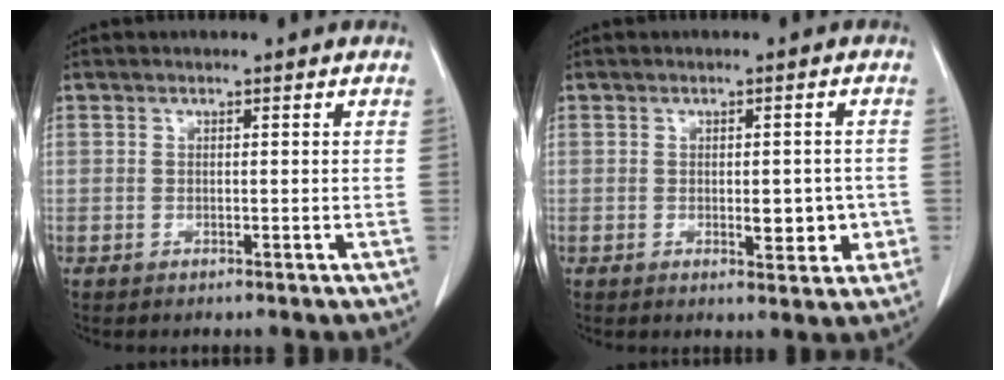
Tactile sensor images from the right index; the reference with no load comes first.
{"total": 4.5, "force": [-0.9, 2.0, 4.0], "torque": [-0.047, -0.002, -0.006]}